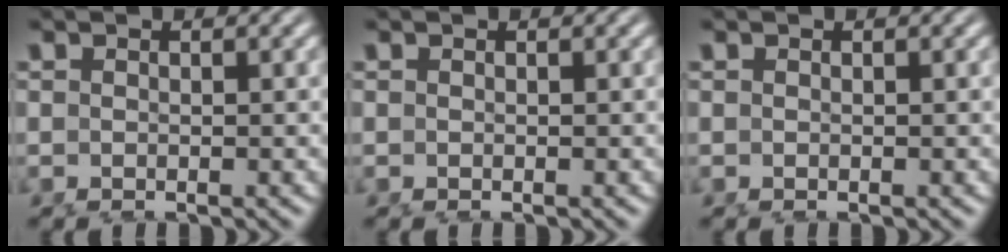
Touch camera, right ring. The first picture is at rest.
{"total": 0.0}
{"total": 0.0}